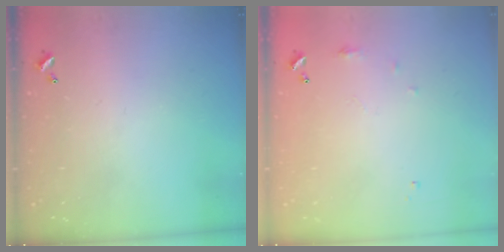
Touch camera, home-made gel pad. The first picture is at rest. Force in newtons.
{"total": 6.7, "press": 6.6, "slide": 0.9}